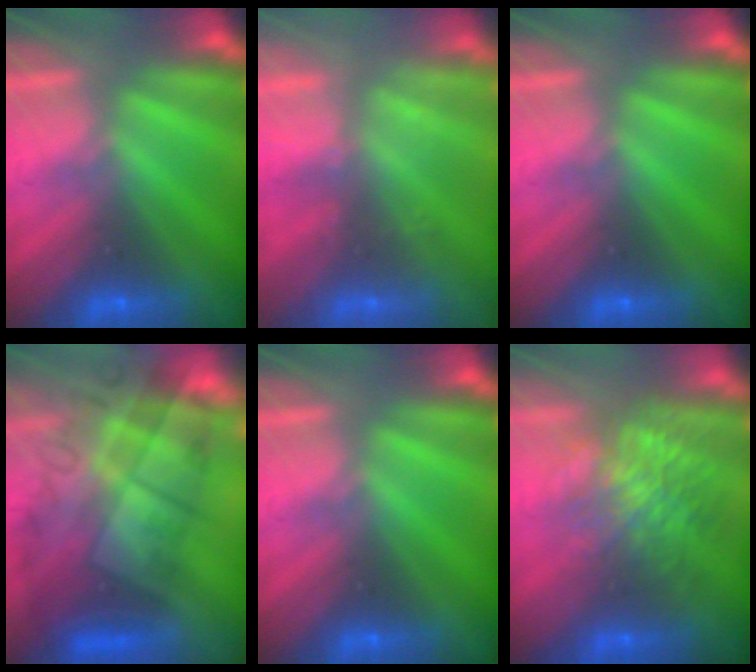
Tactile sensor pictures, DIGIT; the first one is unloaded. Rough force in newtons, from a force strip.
{"total": 2.3}
{"total": 0.0}
{"total": 7.6}
{"total": 0.0}
{"total": 7.2}